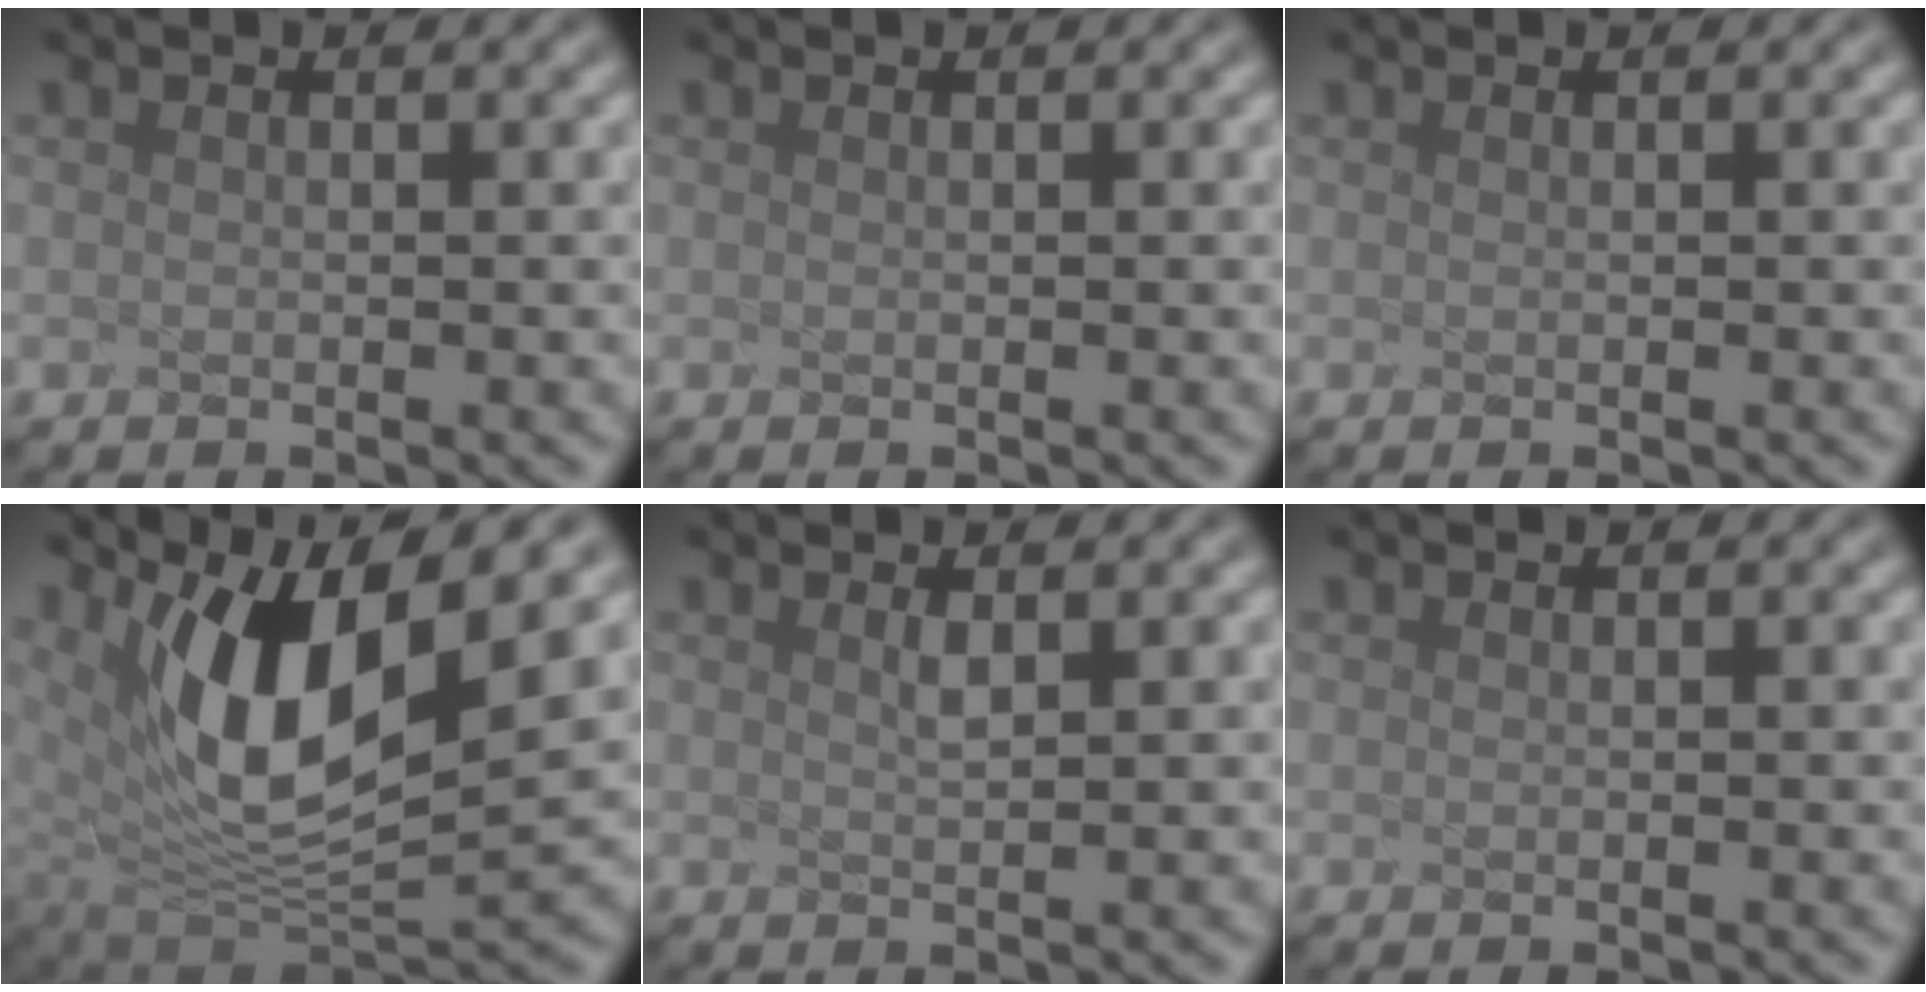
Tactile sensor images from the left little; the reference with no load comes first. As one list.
[{"total": 0.0}, {"total": 0.0}, {"total": 8.0, "force": [2.6, 3.0, 7.0], "torque": [-0.161, -0.026, 0.099]}, {"total": 1.3, "force": [-0.8, -1.0, -0.3], "torque": [-0.023, -0.012, 0.026]}, {"total": 0.0}]